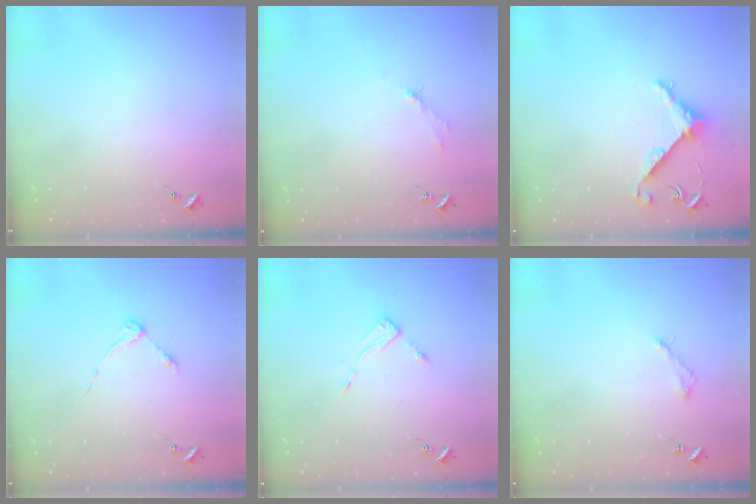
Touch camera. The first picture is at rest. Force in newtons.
{"total": 2.7, "press": 2.7, "slide": 0.4}
{"total": 5.6, "press": 5.6, "slide": 0.2}
{"total": 3.7, "press": 3.7, "slide": 0.4}
{"total": 3.7, "press": 3.7, "slide": 0.1}
{"total": 3.1, "press": 3.0, "slide": 0.3}